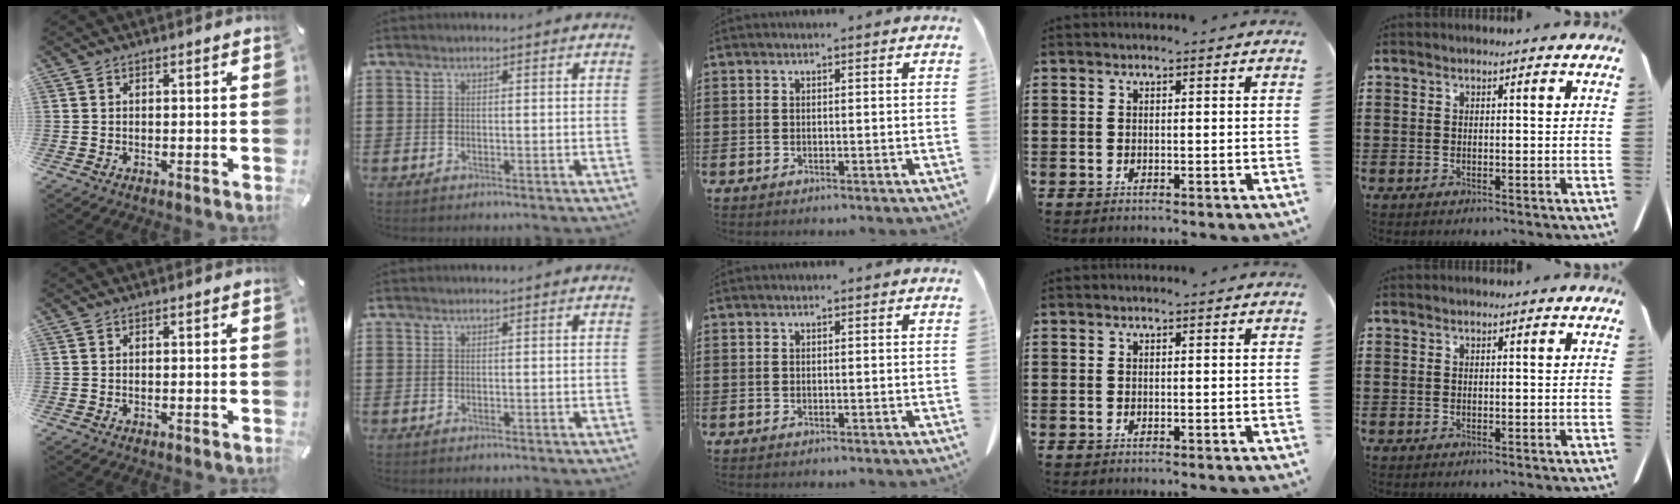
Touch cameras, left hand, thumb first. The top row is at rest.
{}